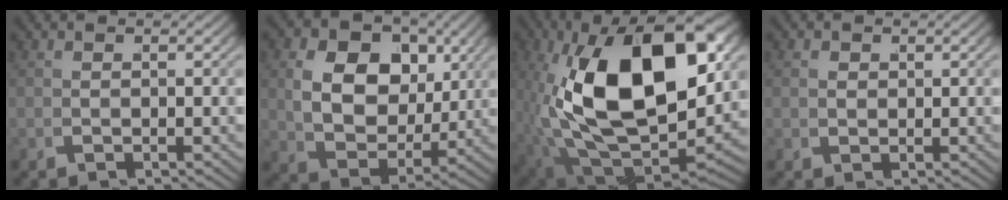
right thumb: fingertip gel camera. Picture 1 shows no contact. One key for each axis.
{"total": 10.8, "fx": 1.7, "fy": 7.8, "fz": 7.4, "tx": -0.151, "ty": -0.032, "tz": 0.034}
{"total": 20.9, "fx": -0.4, "fy": 11.6, "fz": 17.4, "tx": -0.359, "ty": -0.057, "tz": 0.027}
{"total": 1.1, "fx": 0.7, "fy": 0.8, "fz": 0.5, "tx": -0.007, "ty": -0.003, "tz": 0.019}